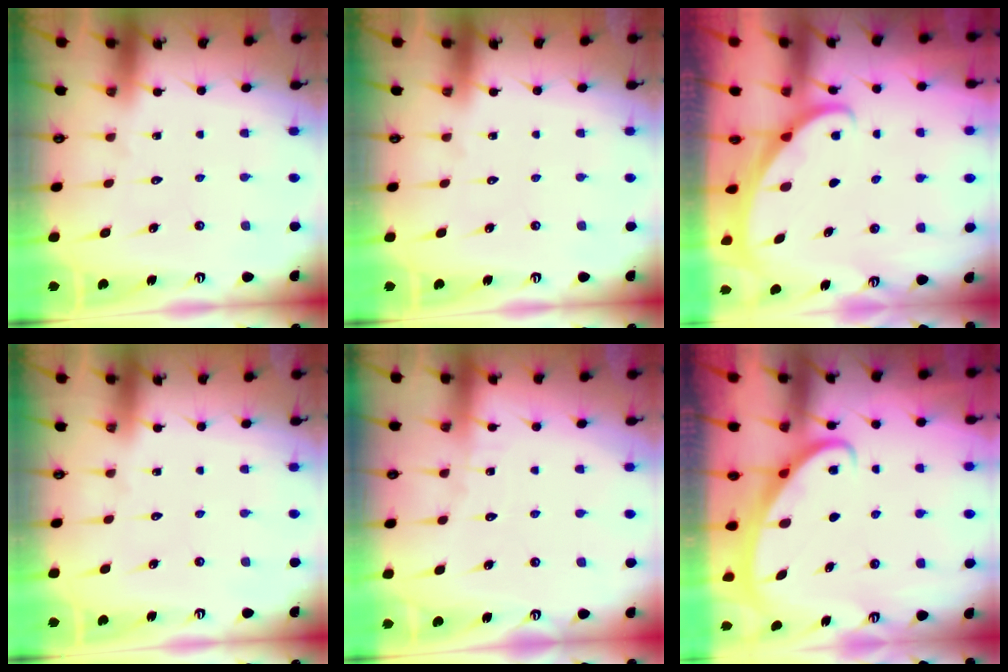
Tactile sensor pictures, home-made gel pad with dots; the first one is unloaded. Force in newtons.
{"total": 0.0}
{"total": 1.2, "press": 1.2, "slide": 0.1}
{"total": 0.0}
{"total": 2.4, "press": 2.4, "slide": 0.3}
{"total": 2.6, "press": 2.6, "slide": 0.4}